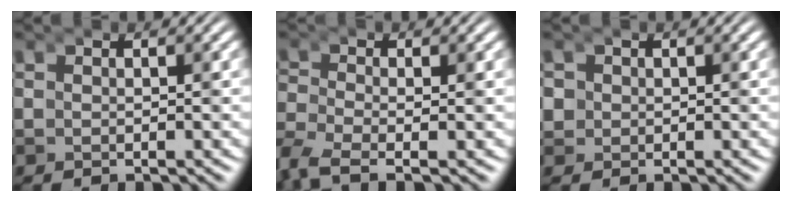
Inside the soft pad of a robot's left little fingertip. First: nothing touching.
{"total": 3.1, "force": [-2.5, 1.0, 1.5], "torque": [-0.051, -0.026, -0.039]}
{"total": 1.7, "force": [-0.1, 1.6, 0.5], "torque": [-0.039, -0.009, 0.002]}